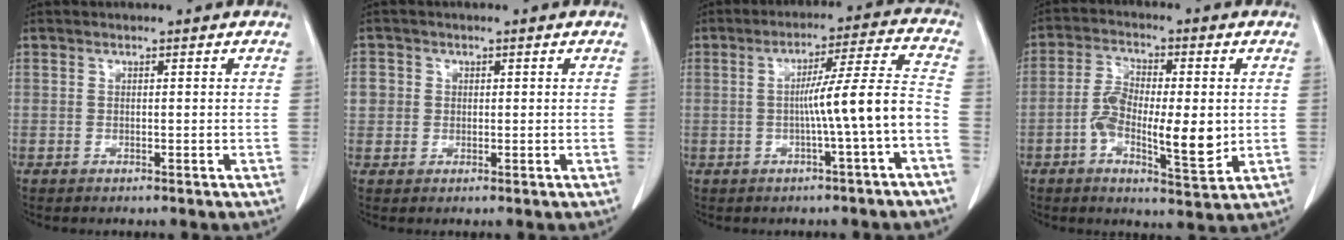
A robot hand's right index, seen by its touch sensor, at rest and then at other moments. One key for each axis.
{"total": 3.9, "fx": 0.7, "fy": 3.8, "fz": 0.9, "tx": -0.017, "ty": 0.010, "tz": 0.015}
{"total": 9.6, "fx": -2.5, "fy": -1.3, "fz": 9.2, "tx": -0.141, "ty": 0.019, "tz": -0.034}
{"total": 10.5, "fx": -1.5, "fy": 3.5, "fz": 9.8, "tx": -0.171, "ty": -0.005, "tz": -0.024}